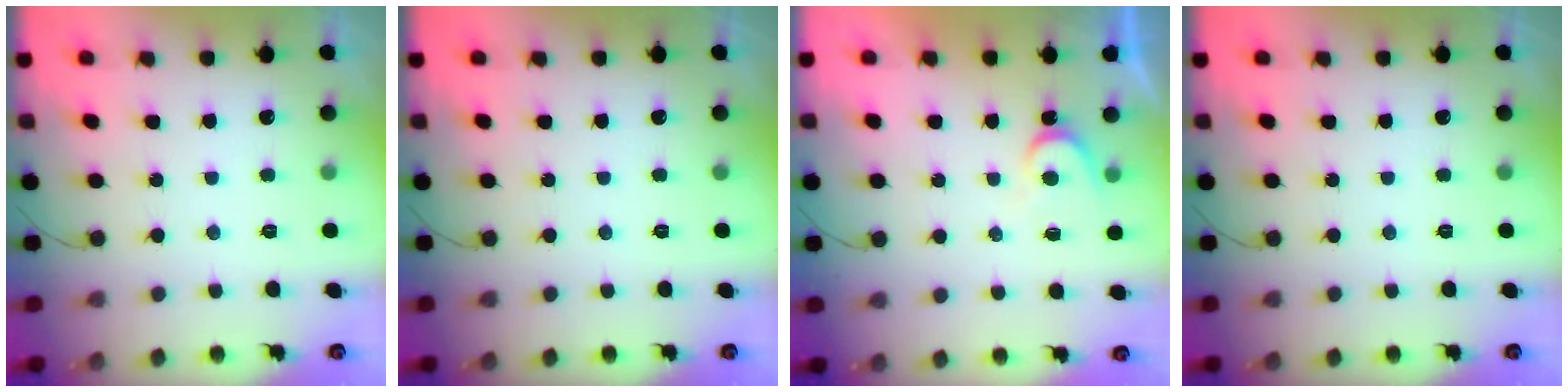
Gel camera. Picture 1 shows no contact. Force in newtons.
{"total": 0.0}
{"total": 4.7, "press": 4.7, "slide": 0.5}
{"total": 0.0}